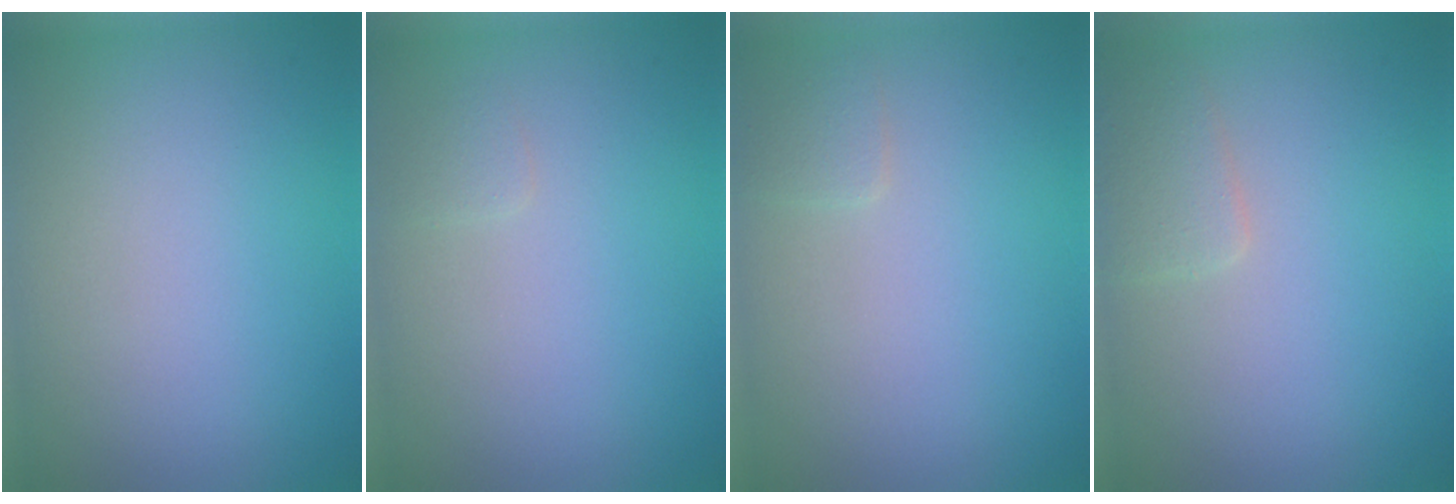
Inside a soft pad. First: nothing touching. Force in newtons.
{"total": 0.6, "press": 0.6, "slide": 0.0}
{"total": 0.9, "press": 0.9, "slide": 0.1}
{"total": 1.7, "press": 1.7, "slide": 0.1}